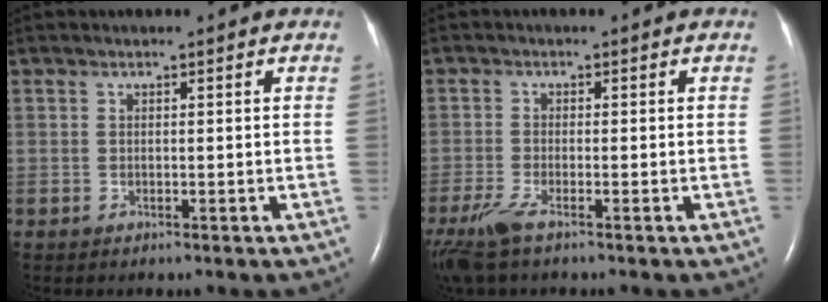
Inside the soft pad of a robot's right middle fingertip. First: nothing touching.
{"total": 5.0, "force": [-3.4, 0.8, 3.6], "torque": [-0.084, -0.017, -0.066]}